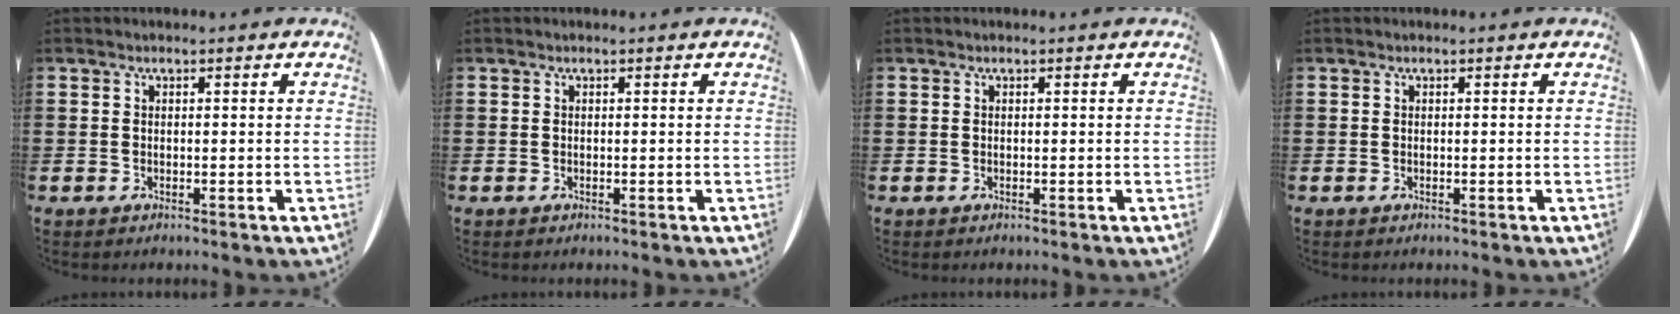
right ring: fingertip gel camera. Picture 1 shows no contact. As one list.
[{"total": 0.0}, {"total": 0.0}, {"total": 0.0}]